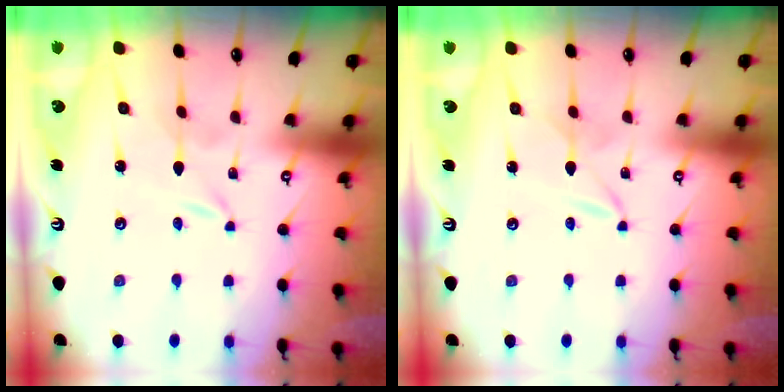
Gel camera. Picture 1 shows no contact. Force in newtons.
{"total": 2.3, "press": 2.3, "slide": 0.4}